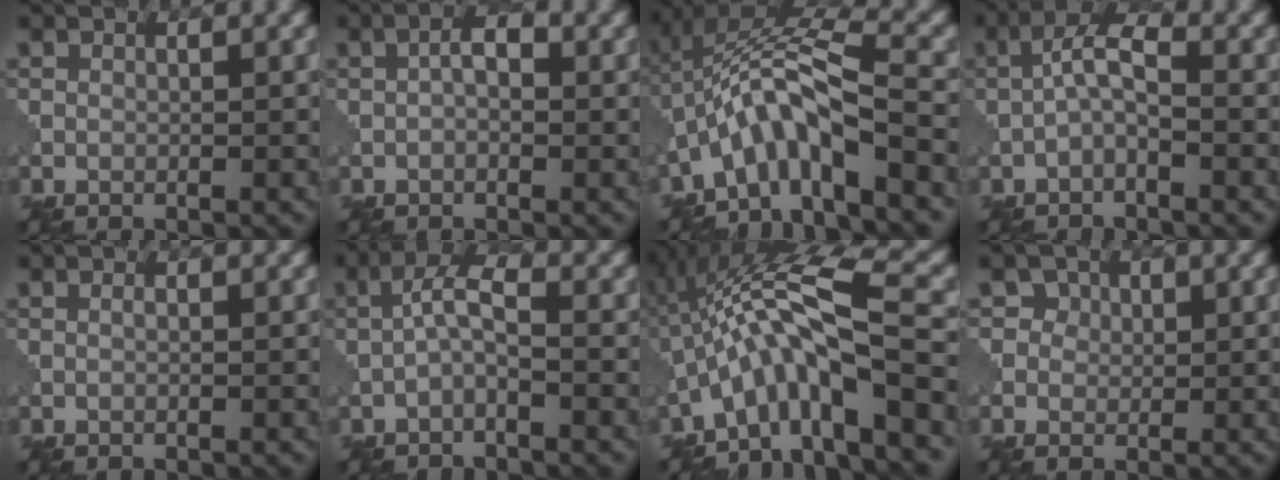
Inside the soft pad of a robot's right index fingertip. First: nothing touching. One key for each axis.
{"total": 2.5, "fx": 0.2, "fy": 1.3, "fz": 2.1, "tx": -0.035, "ty": 0.006, "tz": -0.002}
{"total": 8.5, "fx": -3.9, "fy": 2.0, "fz": 7.2, "tx": -0.137, "ty": 0.019, "tz": -0.078}
{"total": 3.1, "fx": -0.7, "fy": 1.0, "fz": 2.9, "tx": -0.059, "ty": 0.014, "tz": -0.019}
{"total": 0.0}
{"total": 2.8, "fx": -0.6, "fy": 0.8, "fz": 2.6, "tx": -0.052, "ty": 0.012, "tz": -0.018}
{"total": 8.9, "fx": -2.8, "fy": 1.7, "fz": 8.3, "tx": -0.140, "ty": 0.026, "tz": -0.056}
{"total": 2.8, "fx": 1.1, "fy": 2.5, "fz": 0.7, "tx": -0.012, "ty": -0.005, "tz": 0.013}